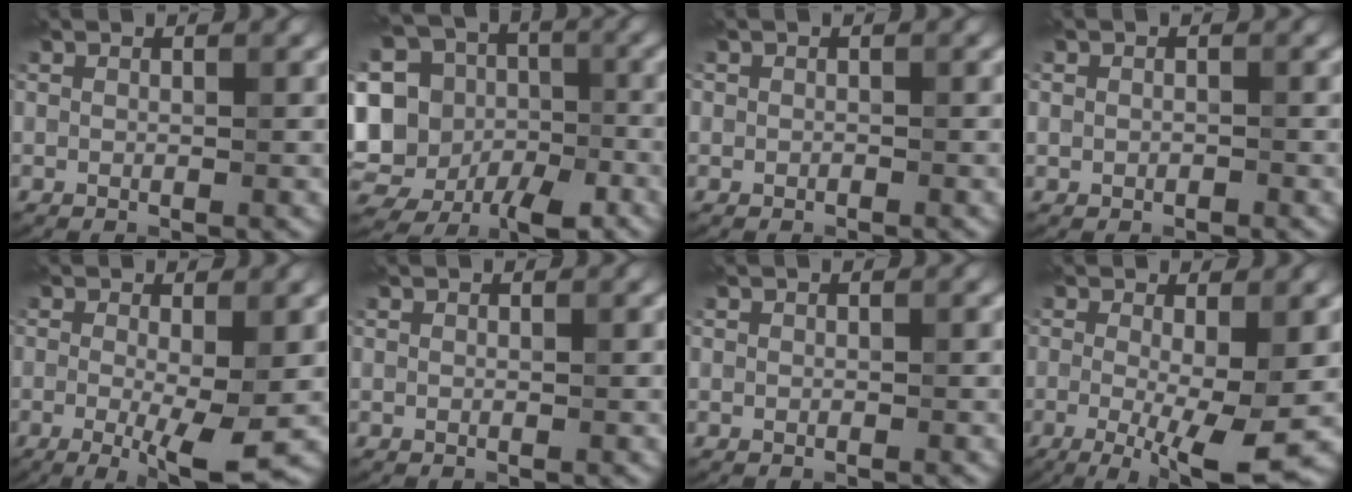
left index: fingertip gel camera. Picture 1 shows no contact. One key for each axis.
{"total": 16.6, "fx": -2.3, "fy": 14.5, "fz": 7.8, "tx": -0.225, "ty": 0.002, "tz": -0.035}
{"total": 0.6, "fx": -0.2, "fy": 0.5, "fz": 0.0, "tx": 0.007, "ty": -0.004, "tz": -0.006}
{"total": 0.8, "fx": -0.2, "fy": 0.7, "fz": 0.3, "tx": -0.001, "ty": -0.004, "tz": -0.006}
{"total": 5.5, "fx": -1.0, "fy": 1.0, "fz": 5.3, "tx": -0.089, "ty": -0.019, "tz": -0.015}
{"total": 0.0}
{"total": 0.0}
{"total": 7.3, "fx": -1.3, "fy": 1.6, "fz": 7.1, "tx": -0.122, "ty": -0.021, "tz": -0.018}